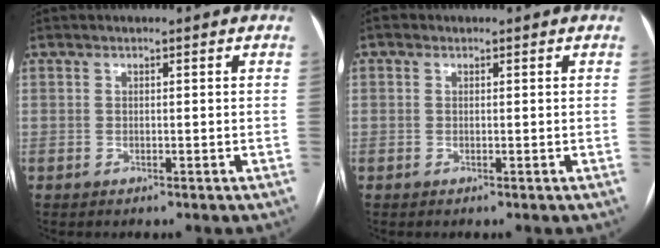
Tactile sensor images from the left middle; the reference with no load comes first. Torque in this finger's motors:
{"motor_torque": [-0.08, 0.09, 0.13, -0.01]}